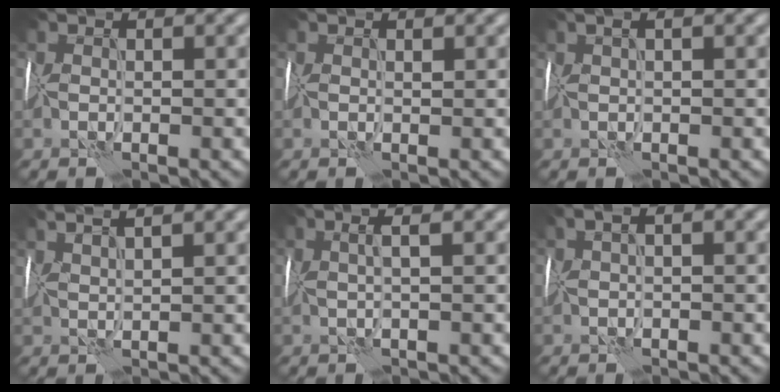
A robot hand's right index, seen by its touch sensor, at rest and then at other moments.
{"total": 0.6, "force": [0.5, 0.3, 0.3], "torque": [0.000, 0.003, 0.008]}
{"total": 1.5, "force": [0.8, 0.0, 1.3], "torque": [-0.022, 0.011, 0.013]}
{"total": 4.3, "force": [3.2, 1.0, 2.7], "torque": [-0.039, 0.030, 0.034]}
{"total": 2.3, "force": [1.1, 0.1, 2.0], "torque": [-0.027, 0.010, 0.010]}
{"total": 2.1, "force": [0.8, 0.4, 1.9], "torque": [-0.034, 0.017, 0.009]}